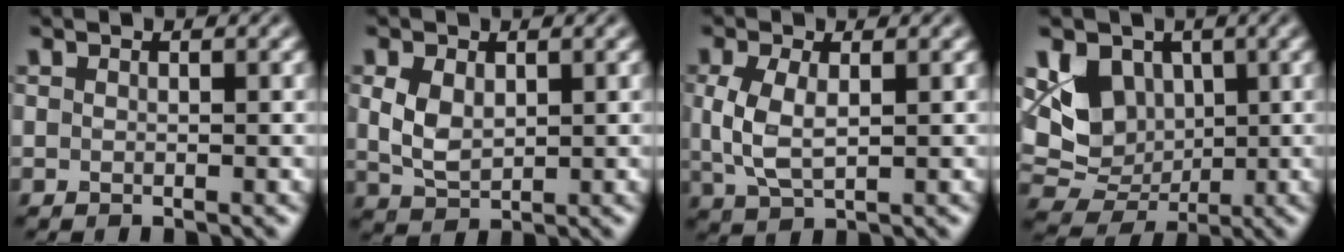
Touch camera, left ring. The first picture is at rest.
{"total": 3.2, "force": [0.7, 2.1, 2.2], "torque": [-0.054, -0.001, 0.018]}
{"total": 3.8, "force": [0.4, 1.9, 3.3], "torque": [-0.080, 0.001, 0.011]}
{"total": 7.1, "force": [1.3, 5.7, 3.9], "torque": [-0.061, -0.004, 0.022]}